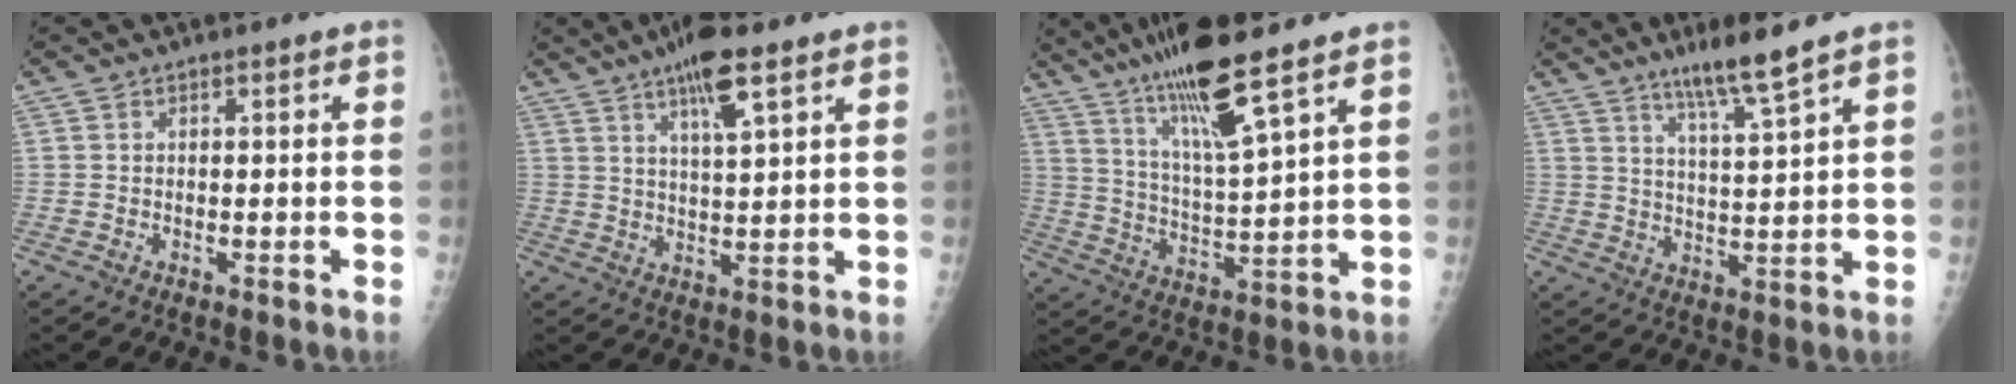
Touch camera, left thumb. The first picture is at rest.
{"total": 8.6, "force": [5.2, 1.8, 6.6], "torque": [-0.109, -0.022, 0.086]}
{"total": 14.2, "force": [9.5, 1.2, 10.5], "torque": [-0.191, -0.050, 0.178]}
{"total": 7.4, "force": [5.5, -0.4, 5.0], "torque": [-0.088, -0.041, 0.101]}